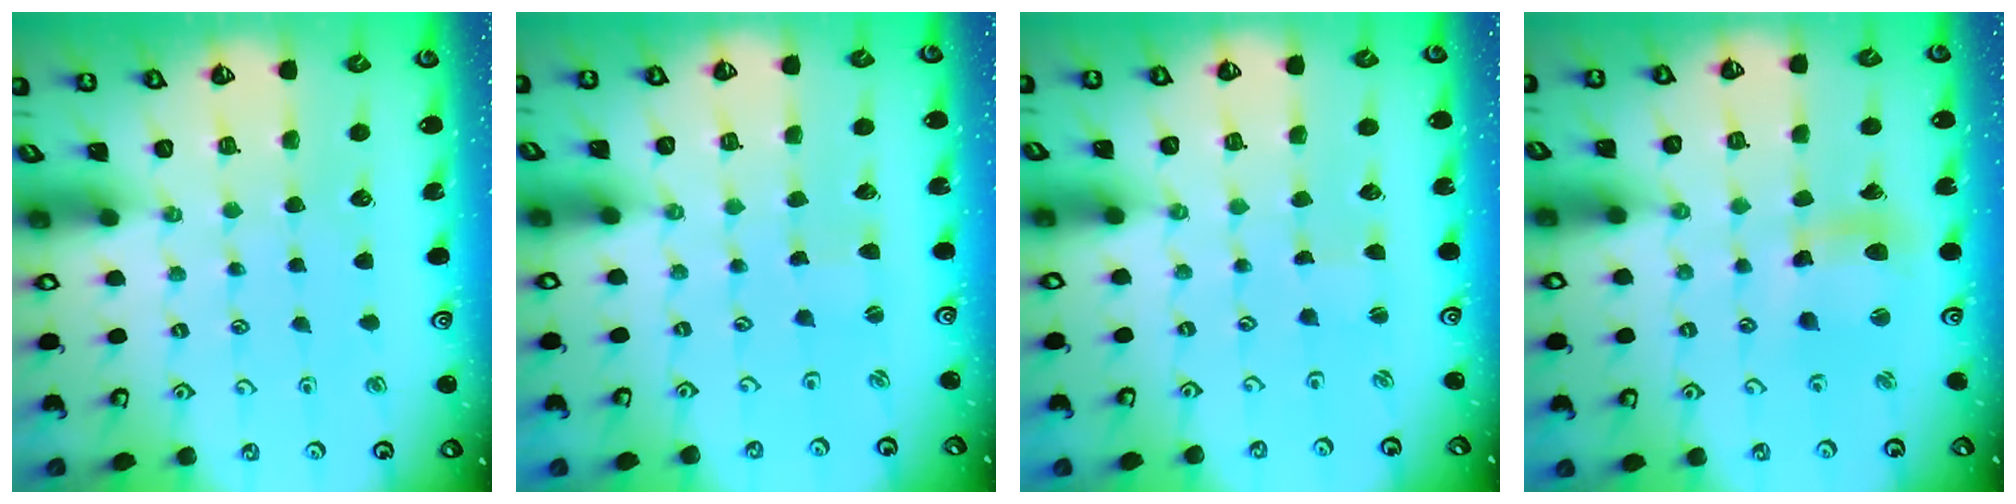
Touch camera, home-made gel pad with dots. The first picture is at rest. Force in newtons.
{"total": 1.6, "press": 1.6, "slide": 0.4}
{"total": 0.0}
{"total": 11.0, "press": 10.9, "slide": 1.4}